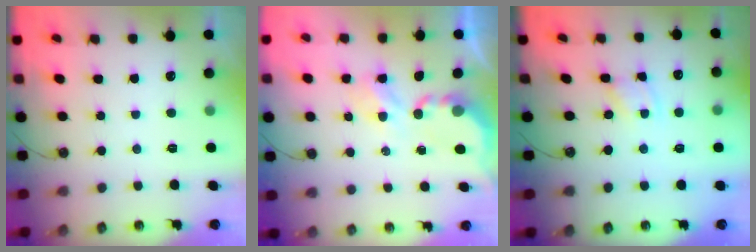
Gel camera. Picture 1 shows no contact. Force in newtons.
{"total": 4.1, "press": 4.0, "slide": 0.3}
{"total": 1.3, "press": 1.3, "slide": 0.0}